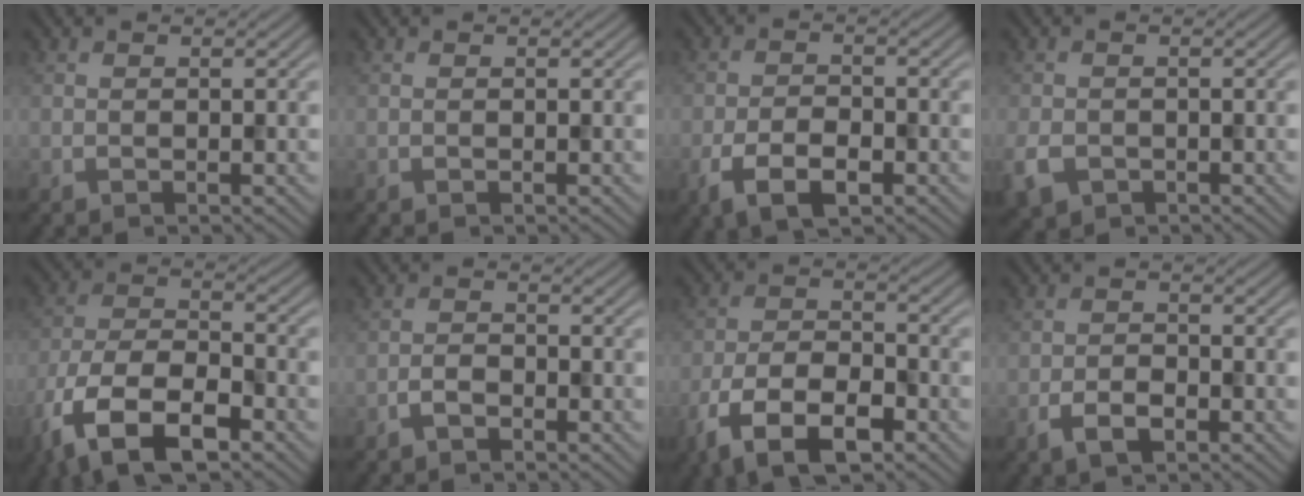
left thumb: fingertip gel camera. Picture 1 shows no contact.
{"total": 0.0}
{"total": 5.8, "force": [-3.0, 2.9, 4.0], "torque": [-0.080, -0.005, -0.063]}
{"total": 3.7, "force": [-1.6, 2.8, 1.9], "torque": [-0.054, -0.014, -0.039]}
{"total": 12.3, "force": [-7.2, 5.5, 8.3], "torque": [-0.173, -0.009, -0.154]}
{"total": 1.8, "force": [-1.3, 0.9, 1.0], "torque": [-0.018, 0.004, -0.029]}
{"total": 9.5, "force": [-5.5, 4.4, 6.3], "torque": [-0.125, -0.009, -0.114]}
{"total": 3.5, "force": [-1.9, 1.9, 2.3], "torque": [-0.046, -0.002, -0.039]}